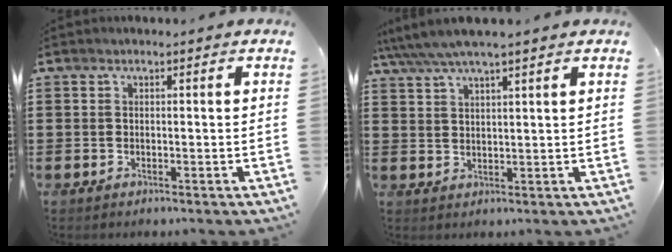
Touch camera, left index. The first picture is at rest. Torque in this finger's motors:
{"motor_torque": [2.14, 0.00, 0.37, 0.21]}